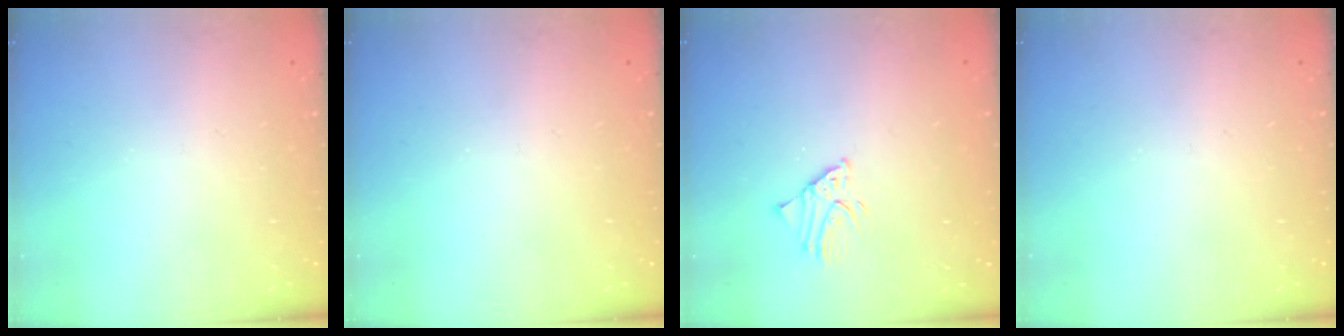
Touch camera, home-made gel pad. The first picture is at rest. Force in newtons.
{"total": 0.0}
{"total": 1.9, "press": 1.9, "slide": 0.1}
{"total": 0.0}